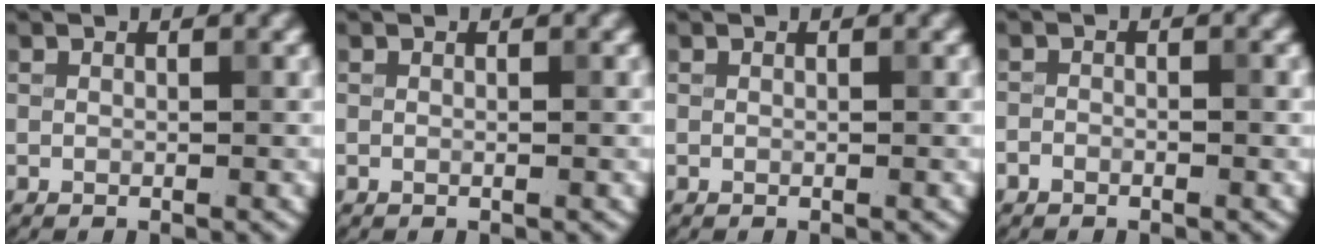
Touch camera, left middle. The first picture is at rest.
{"total": 0.0}
{"total": 0.0}
{"total": 1.1, "force": [-0.7, 0.5, 0.7], "torque": [-0.011, 0.002, -0.014]}